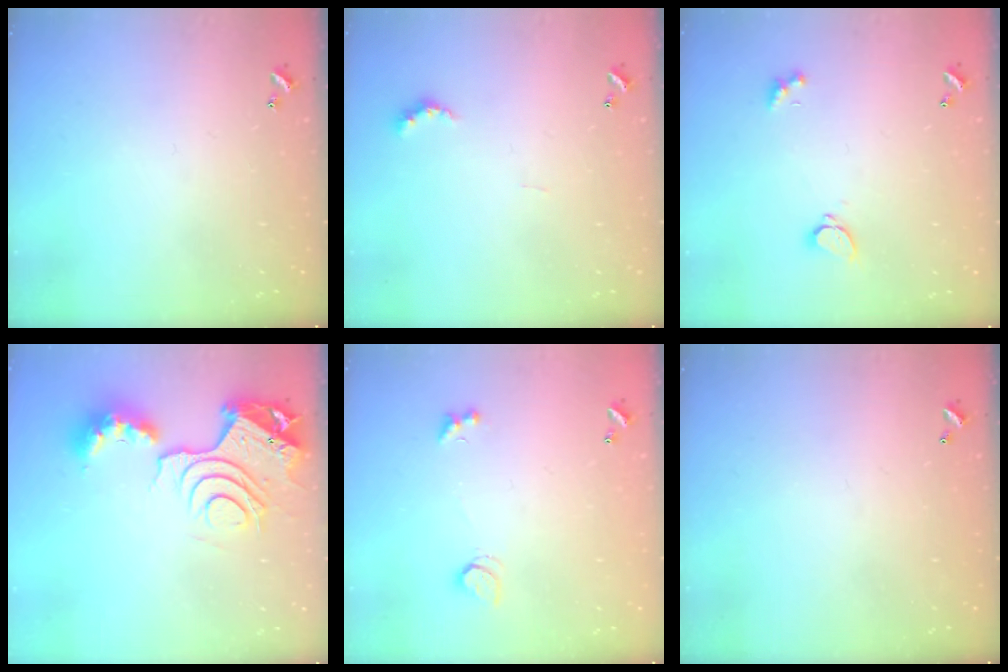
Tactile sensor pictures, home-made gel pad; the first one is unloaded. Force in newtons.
{"total": 4.3, "press": 4.3, "slide": 0.7}
{"total": 1.6, "press": 1.6, "slide": 0.5}
{"total": 14.1, "press": 14.0, "slide": 1.8}
{"total": 2.3, "press": 1.9, "slide": 1.1}
{"total": 2.8, "press": 2.8, "slide": 0.1}